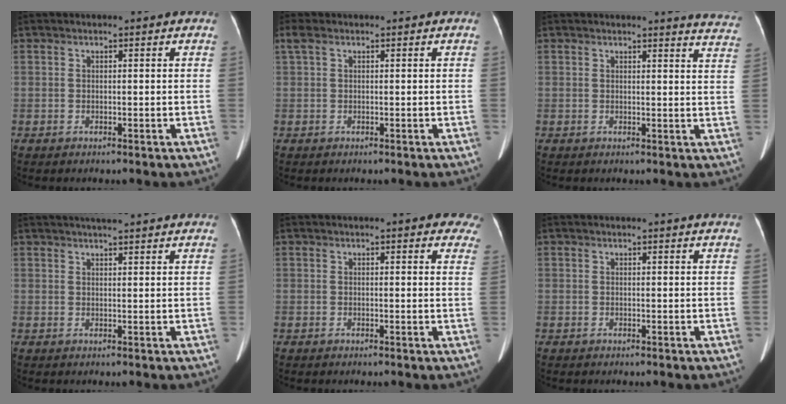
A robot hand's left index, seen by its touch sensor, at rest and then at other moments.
{"total": 1.3, "force": [0.6, 0.8, 0.9], "torque": [-0.032, 0.024, 0.018]}
{"total": 7.1, "force": [7.0, 0.6, 0.9], "torque": [0.009, -0.049, 0.044]}
{"total": 10.6, "force": [9.2, 1.1, 5.1], "torque": [-0.072, 0.032, 0.113]}
{"total": 8.5, "force": [6.9, 2.1, 4.5], "torque": [-0.031, -0.001, 0.060]}
{"total": 3.9, "force": [3.8, 0.3, 1.0], "torque": [-0.012, 0.005, 0.031]}